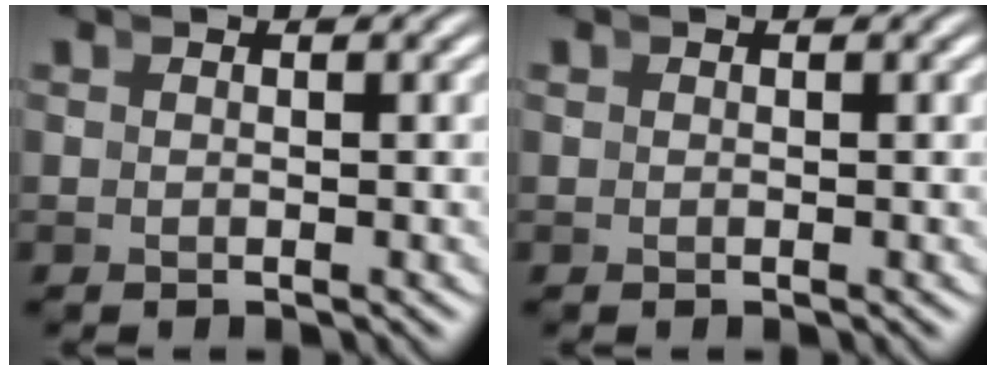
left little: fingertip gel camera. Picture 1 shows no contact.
{"total": 0.6, "force": [0.2, 0.5, 0.2], "torque": [-0.009, -0.004, 0.005]}